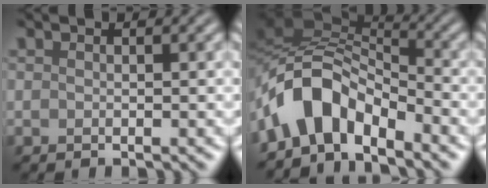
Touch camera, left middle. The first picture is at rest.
{"total": 6.9, "force": [-3.7, 3.7, 4.5], "torque": [-0.068, 0.017, -0.079]}